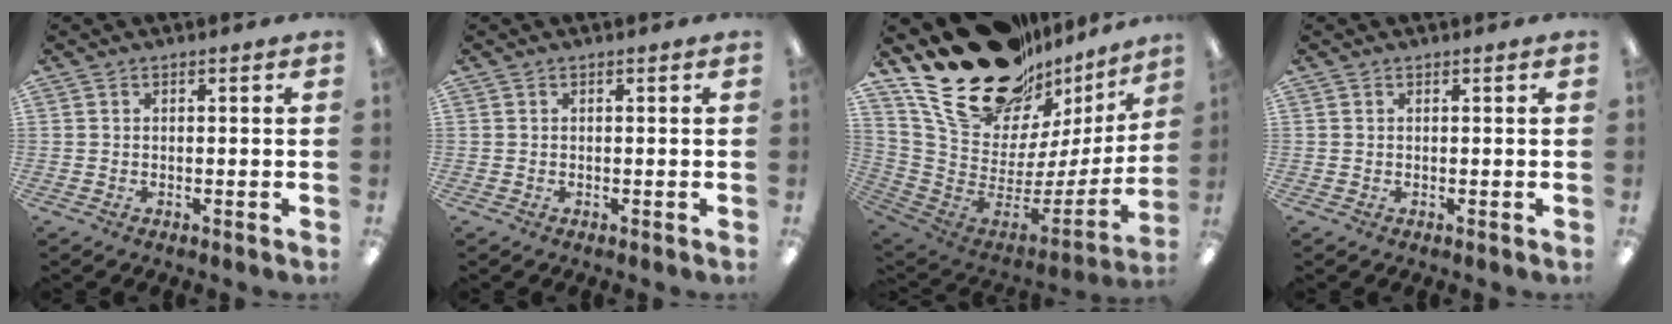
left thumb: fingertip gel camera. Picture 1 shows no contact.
{"total": 0.0}
{"total": 29.0, "force": [20.1, 14.4, 15.2], "torque": [-0.225, -0.141, 0.387]}
{"total": 0.0}